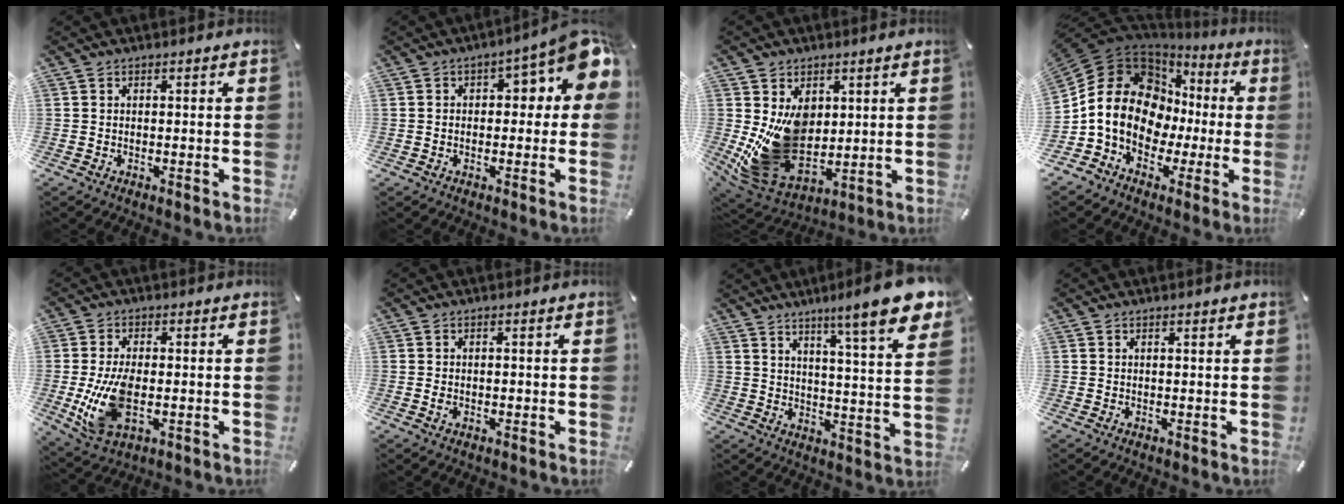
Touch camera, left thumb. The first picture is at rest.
{"total": 9.3, "force": [2.9, 4.3, 7.7], "torque": [-0.098, -0.027, 0.044]}
{"total": 15.5, "force": [1.6, 12.2, 9.5], "torque": [-0.186, -0.033, 0.039]}
{"total": 18.8, "force": [-0.1, 15.9, 10.0], "torque": [-0.202, -0.009, 0.006]}
{"total": 10.8, "force": [-1.4, 6.3, 8.7], "torque": [-0.185, -0.010, -0.019]}
{"total": 1.0, "force": [-0.2, 0.6, 0.7], "torque": [-0.014, 0.001, -0.005]}
{"total": 13.2, "force": [9.5, 1.0, 9.0], "torque": [-0.141, -0.069, 0.149]}
{"total": 0.5, "force": [0.4, 0.0, 0.4], "torque": [-0.006, -0.002, 0.007]}